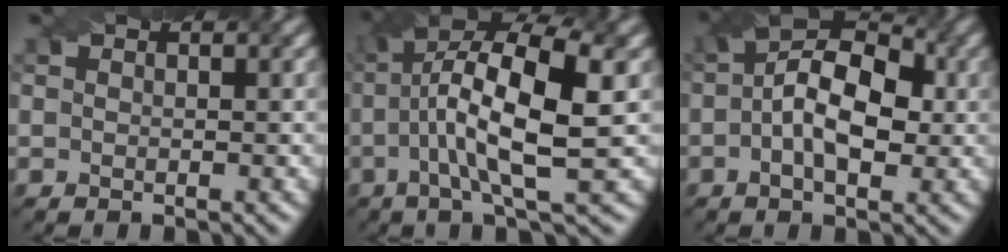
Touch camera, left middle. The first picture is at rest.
{"total": 9.1, "force": [0.2, 2.5, 8.8], "torque": [-0.147, 0.019, 0.017]}
{"total": 7.2, "force": [-0.4, 4.1, 5.9], "torque": [-0.086, 0.020, -0.002]}